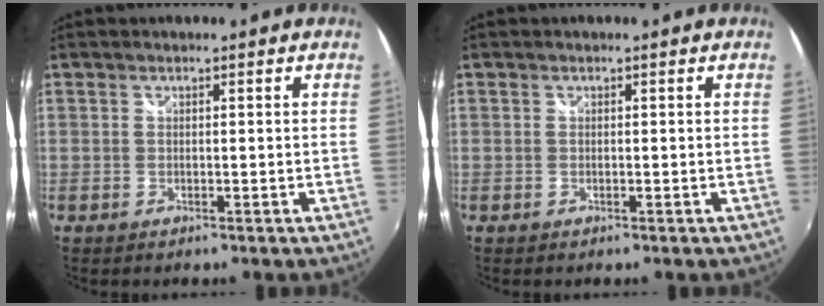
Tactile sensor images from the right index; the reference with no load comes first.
{"total": 0.0}